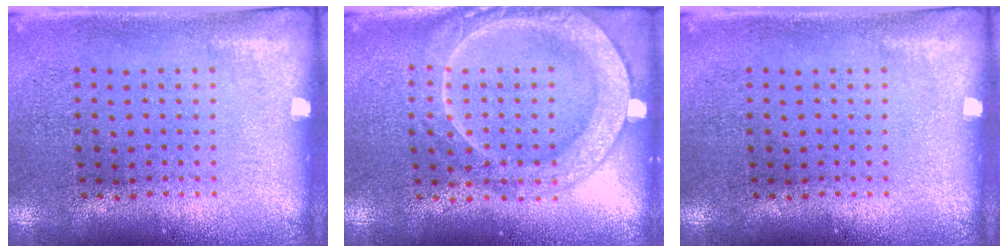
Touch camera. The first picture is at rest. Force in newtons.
{"total": 2.0, "press": 2.0, "slide": 0.3}
{"total": 0.0}